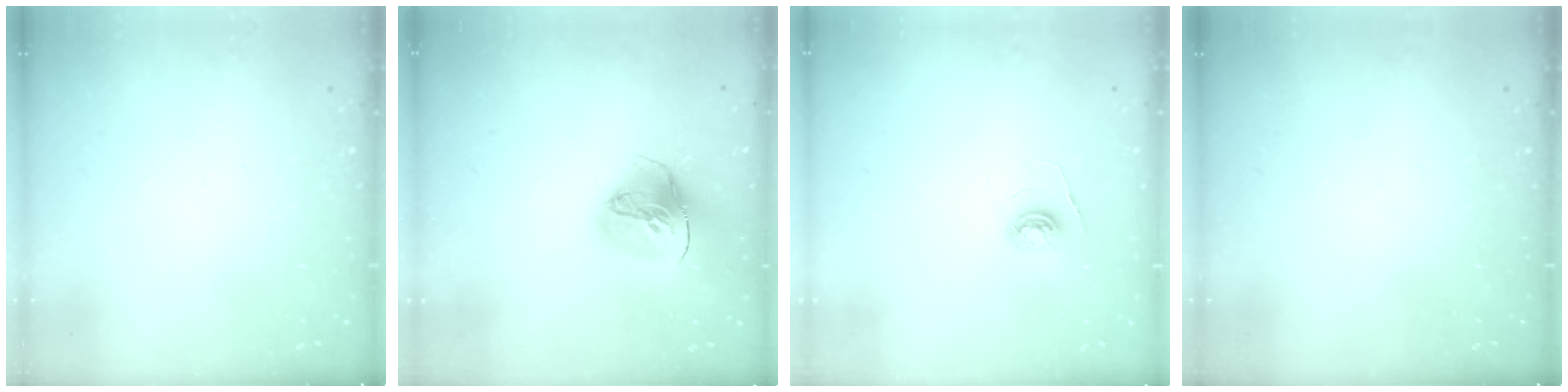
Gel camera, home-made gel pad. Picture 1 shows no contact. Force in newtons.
{"total": 16.2, "press": 16.1, "slide": 1.6}
{"total": 4.7, "press": 4.6, "slide": 0.4}
{"total": 0.0}